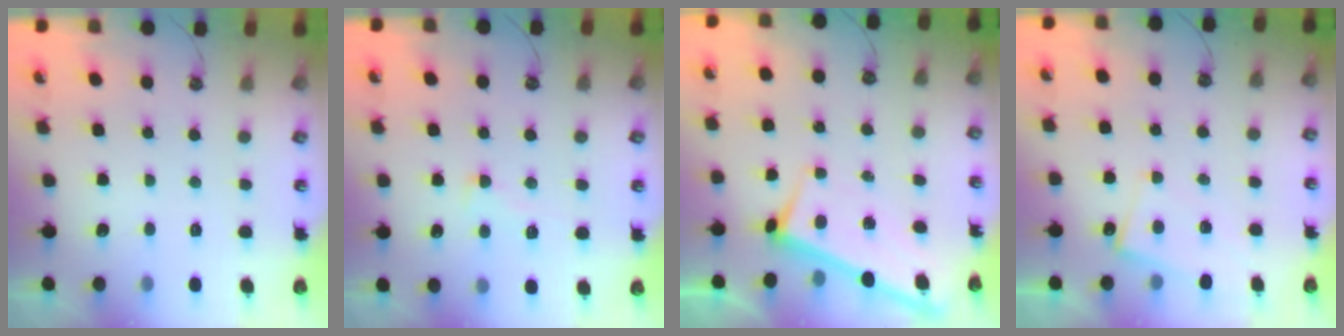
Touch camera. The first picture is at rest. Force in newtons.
{"total": 0.8, "press": 0.5, "slide": 0.6}
{"total": 2.8, "press": 2.8, "slide": 0.3}
{"total": 4.3, "press": 4.3, "slide": 0.3}